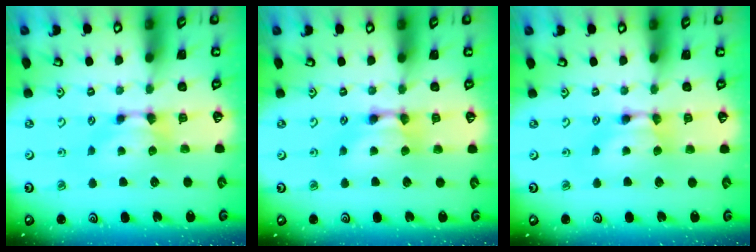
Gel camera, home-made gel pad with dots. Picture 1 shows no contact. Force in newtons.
{"total": 2.1, "press": 2.1, "slide": 0.0}
{"total": 1.8, "press": 1.8, "slide": 0.2}